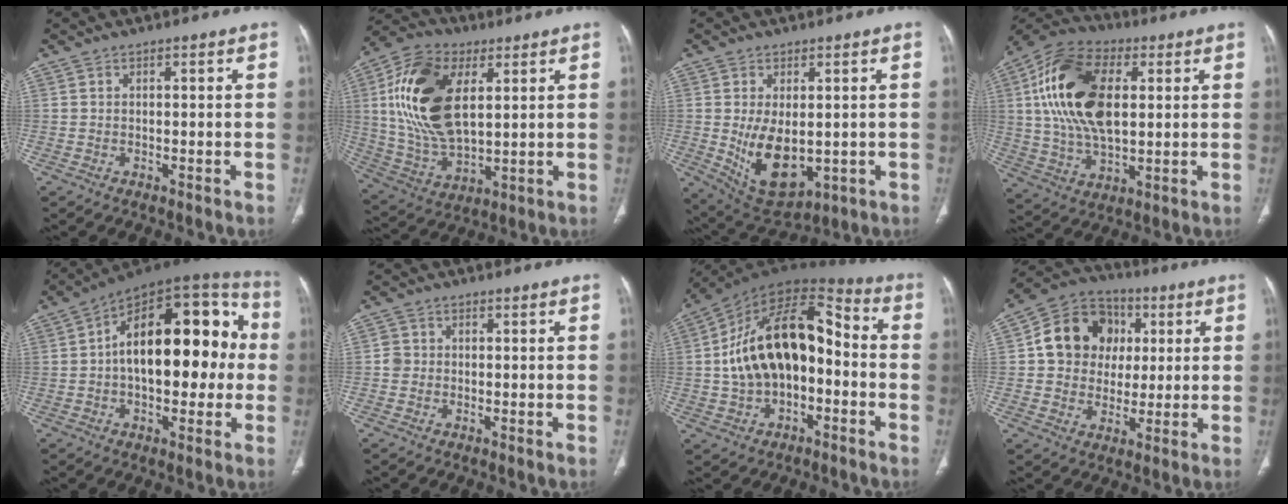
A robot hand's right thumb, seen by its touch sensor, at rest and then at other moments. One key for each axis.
{"total": 20.1, "fx": 5.1, "fy": 11.1, "fz": 16.0, "tx": -0.303, "ty": -0.014, "tz": 0.096}
{"total": 11.3, "fx": -0.7, "fy": 6.5, "fz": 9.2, "tx": -0.141, "ty": -0.017, "tz": 0.016}
{"total": 20.4, "fx": 4.0, "fy": 11.5, "fz": 16.4, "tx": -0.304, "ty": 0.001, "tz": 0.067}
{"total": 24.6, "fx": 1.1, "fy": 12.9, "fz": 21.0, "tx": -0.277, "ty": 0.043, "tz": 0.004}
{"total": 2.2, "fx": -0.3, "fy": 2.1, "fz": 0.6, "tx": 0.001, "ty": 0.007, "tz": -0.009}
{"total": 20.5, "fx": -1.2, "fy": 12.3, "fz": 16.3, "tx": -0.259, "ty": 0.052, "tz": -0.022}
{"total": 14.6, "fx": 2.7, "fy": 12.7, "fz": 6.7, "tx": -0.080, "ty": 0.011, "tz": 0.040}